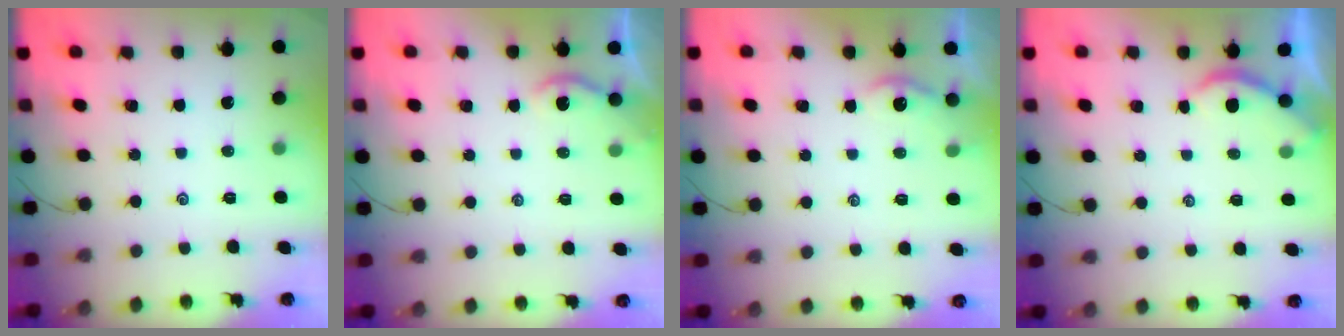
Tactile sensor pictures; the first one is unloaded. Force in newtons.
{"total": 2.3, "press": 2.3, "slide": 0.2}
{"total": 3.0, "press": 3.0, "slide": 0.5}
{"total": 2.0, "press": 2.0, "slide": 0.1}